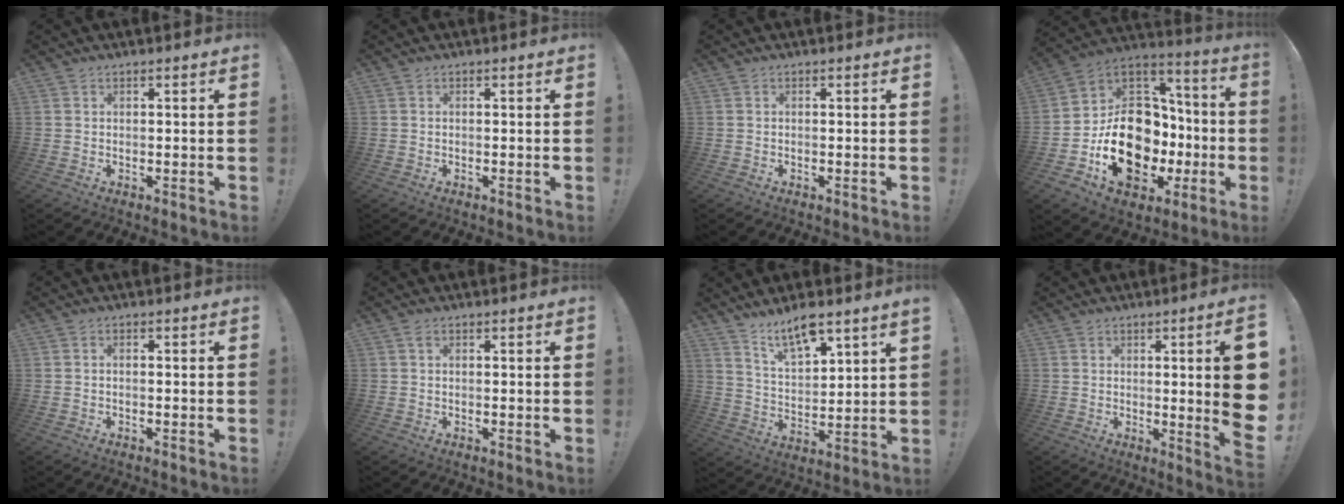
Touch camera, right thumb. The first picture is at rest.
{"total": 0.0}
{"total": 0.0}
{"total": 22.4, "force": [-6.6, 16.4, 13.6], "torque": [-0.209, 0.035, -0.084]}
{"total": 0.9, "force": [-0.7, 0.0, 0.6], "torque": [-0.008, 0.000, -0.013]}
{"total": 0.9, "force": [0.5, 0.2, 0.8], "torque": [-0.012, 0.000, 0.007]}
{"total": 9.7, "force": [7.9, 1.9, 5.4], "torque": [-0.096, -0.049, 0.138]}
{"total": 12.1, "force": [1.0, 0.3, 12.0], "torque": [-0.160, -0.025, 0.012]}